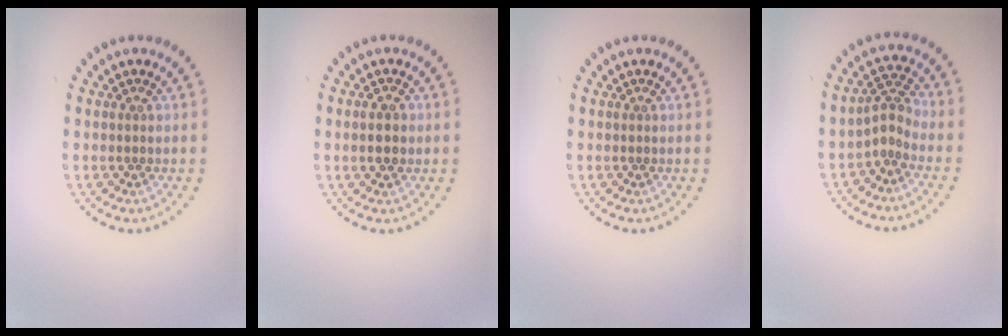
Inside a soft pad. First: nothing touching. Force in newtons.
{"total": 2.4, "press": 2.4, "slide": 0.2}
{"total": 0.0}
{"total": 2.1, "press": 1.5, "slide": 1.5}